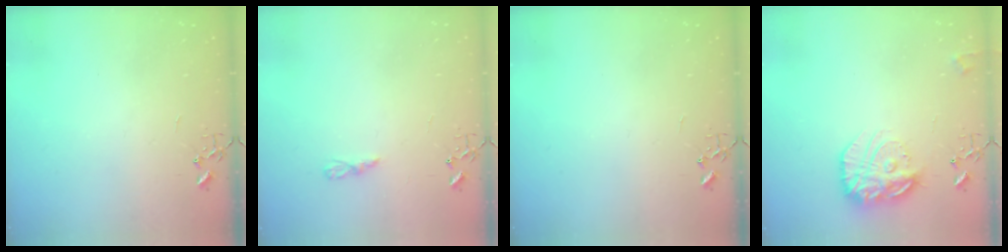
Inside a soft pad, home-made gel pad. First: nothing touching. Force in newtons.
{"total": 3.5, "press": 3.5, "slide": 0.4}
{"total": 0.0}
{"total": 17.4, "press": 17.3, "slide": 1.2}